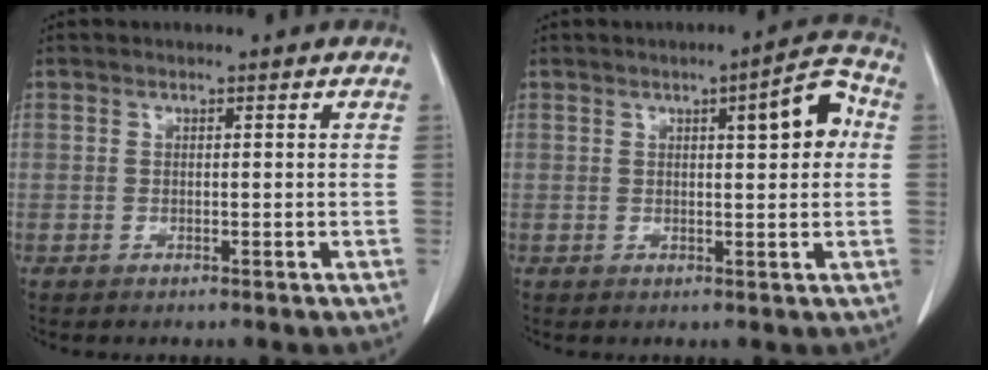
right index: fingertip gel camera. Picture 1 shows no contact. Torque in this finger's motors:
{"motor_torque": [0.58, 0.29, 0.15, 0.03]}